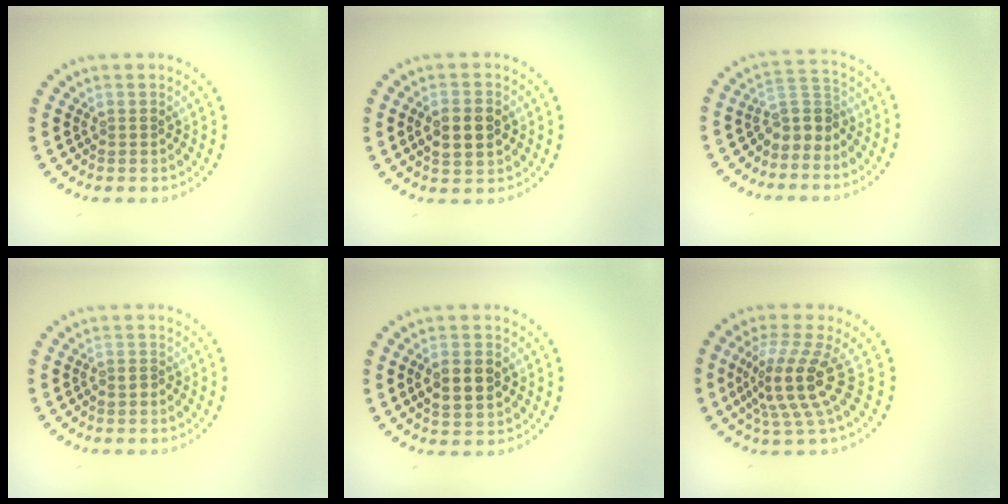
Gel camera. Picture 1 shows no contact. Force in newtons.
{"total": 3.4, "press": 3.4, "slide": 0.2}
{"total": 2.9, "press": 2.5, "slide": 1.6}
{"total": 0.6, "press": 0.3, "slide": 0.5}
{"total": 3.4, "press": 3.4, "slide": 0.2}
{"total": 4.7, "press": 3.4, "slide": 3.2}